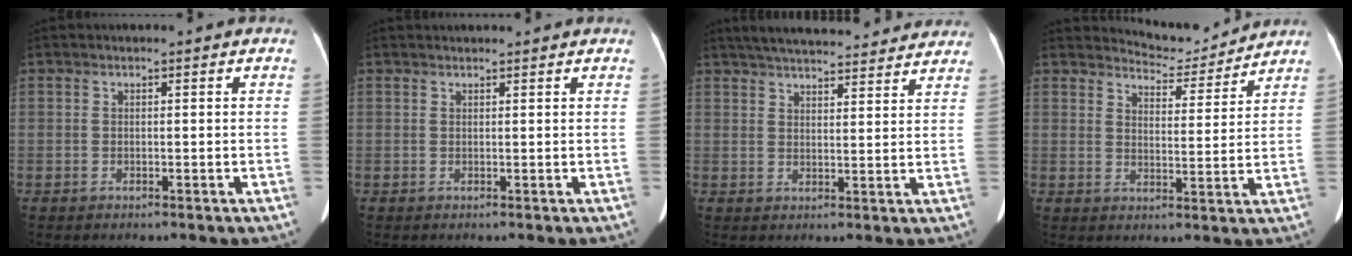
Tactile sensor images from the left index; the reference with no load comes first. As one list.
[{"total": 3.2, "force": [3.1, 0.2, 0.8], "torque": [-0.008, 0.025, 0.039]}, {"total": 20.0, "force": [18.1, 4.0, 7.4], "torque": [-0.113, 0.034, 0.239]}, {"total": 6.6, "force": [6.5, 0.6, -0.7], "torque": [0.002, -0.007, 0.093]}]